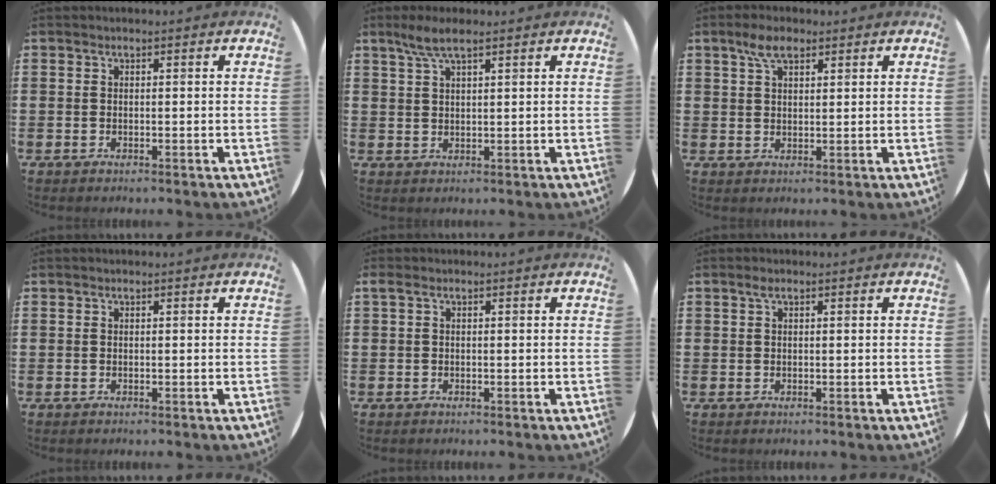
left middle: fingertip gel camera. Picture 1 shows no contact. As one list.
[{"total": 3.6, "force": [2.6, 0.5, 2.5], "torque": [-0.054, 0.006, 0.046]}, {"total": 4.2, "force": [2.8, 1.8, 2.5], "torque": [-0.047, 0.005, 0.049]}, {"total": 0.0}, {"total": 0.0}, {"total": 0.8, "force": [0.4, 0.3, 0.6], "torque": [-0.013, 0.003, 0.006]}]